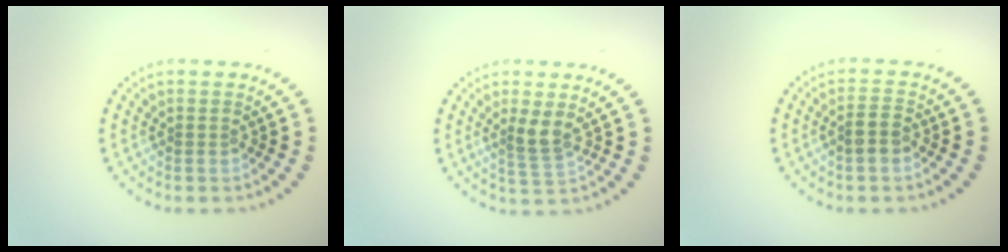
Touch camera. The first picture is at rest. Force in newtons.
{"total": 2.1, "press": 1.6, "slide": 1.3}
{"total": 1.9, "press": 1.8, "slide": 0.6}